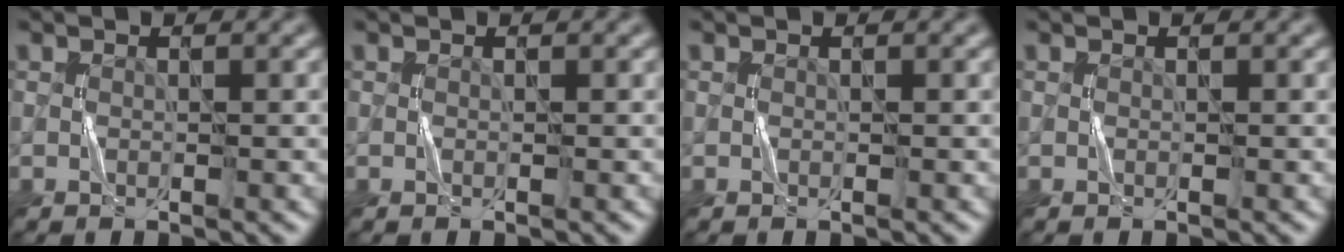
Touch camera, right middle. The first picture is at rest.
{"total": 0.0}
{"total": 0.0}
{"total": 0.0}